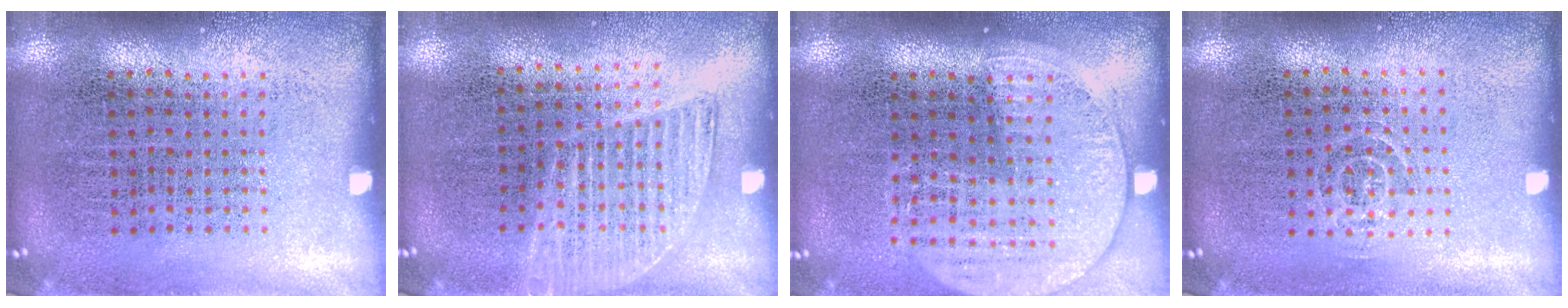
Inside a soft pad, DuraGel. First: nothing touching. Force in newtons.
{"total": 1.4, "press": 1.3, "slide": 0.5}
{"total": 1.5, "press": 1.4, "slide": 0.5}
{"total": 0.8, "press": 0.5, "slide": 0.6}